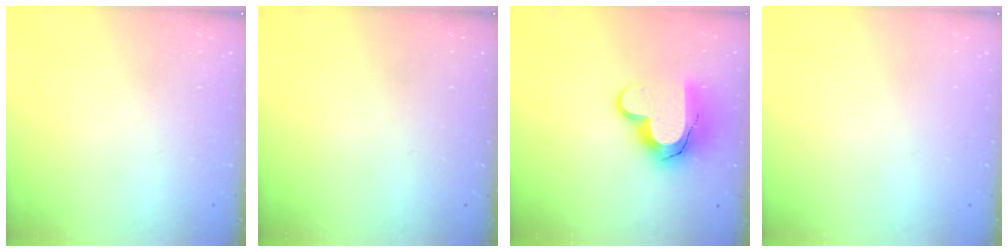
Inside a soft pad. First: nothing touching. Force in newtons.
{"total": 0.0}
{"total": 15.2, "press": 15.1, "slide": 1.1}
{"total": 0.8, "press": 0.8, "slide": 0.1}